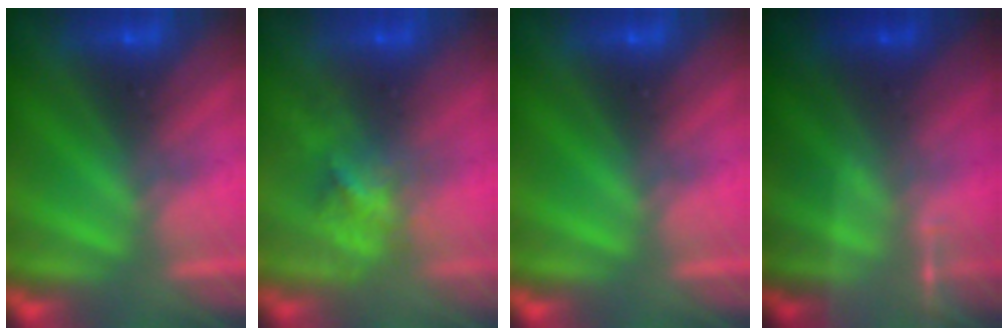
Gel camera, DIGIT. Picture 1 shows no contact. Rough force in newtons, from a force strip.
{"total": 2.8}
{"total": 0.0}
{"total": 1.8}